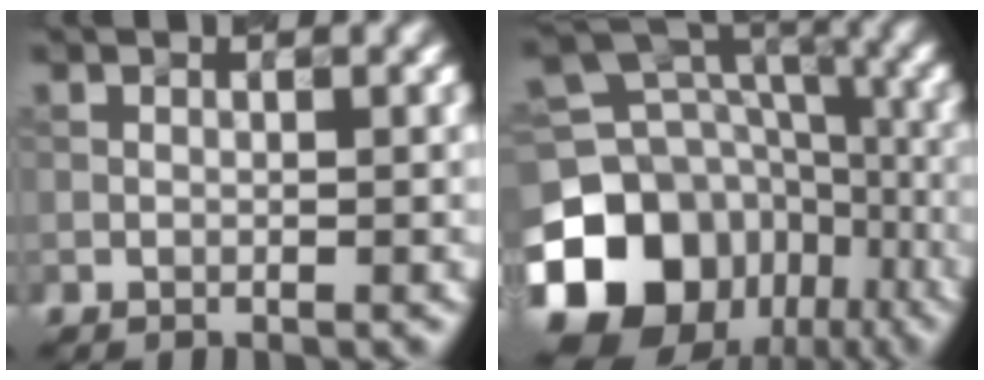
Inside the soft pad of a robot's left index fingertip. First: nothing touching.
{"total": 16.5, "force": [-6.9, 13.1, 7.2], "torque": [-0.158, -0.009, -0.118]}